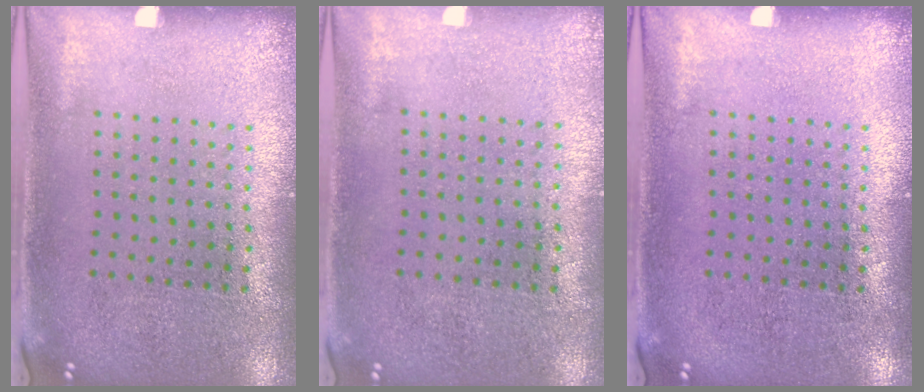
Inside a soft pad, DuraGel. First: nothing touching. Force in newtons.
{"total": 0.0}
{"total": 0.0}